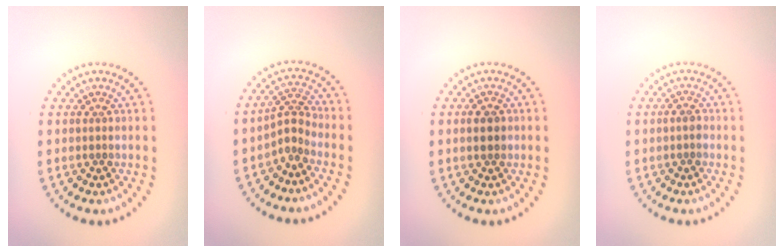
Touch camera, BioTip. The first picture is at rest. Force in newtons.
{"total": 2.4, "press": 1.5, "slide": 1.9}
{"total": 2.3, "press": 2.3, "slide": 0.1}
{"total": 1.1, "press": 0.9, "slide": 0.5}